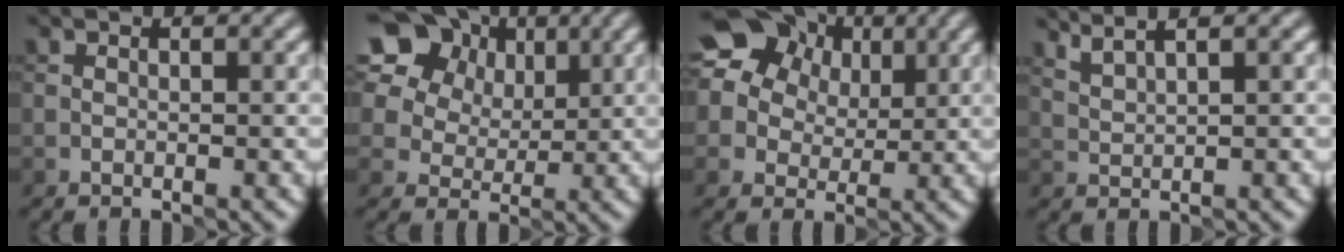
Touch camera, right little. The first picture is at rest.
{"total": 20.3, "force": [9.9, 15.0, 9.5], "torque": [-0.235, 0.054, 0.176]}
{"total": 18.2, "force": [8.8, 13.7, 8.1], "torque": [-0.191, 0.044, 0.155]}
{"total": 3.2, "force": [2.7, 0.5, 1.8], "torque": [-0.031, 0.017, 0.043]}